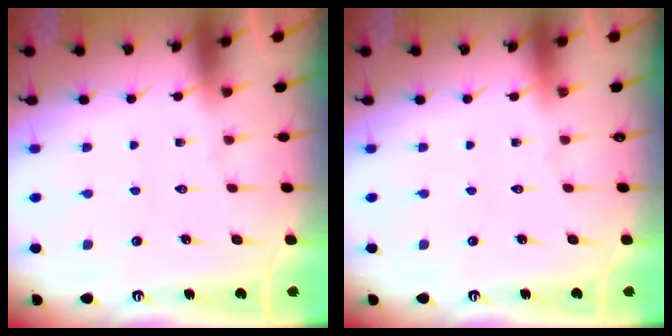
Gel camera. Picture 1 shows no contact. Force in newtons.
{"total": 0.0}